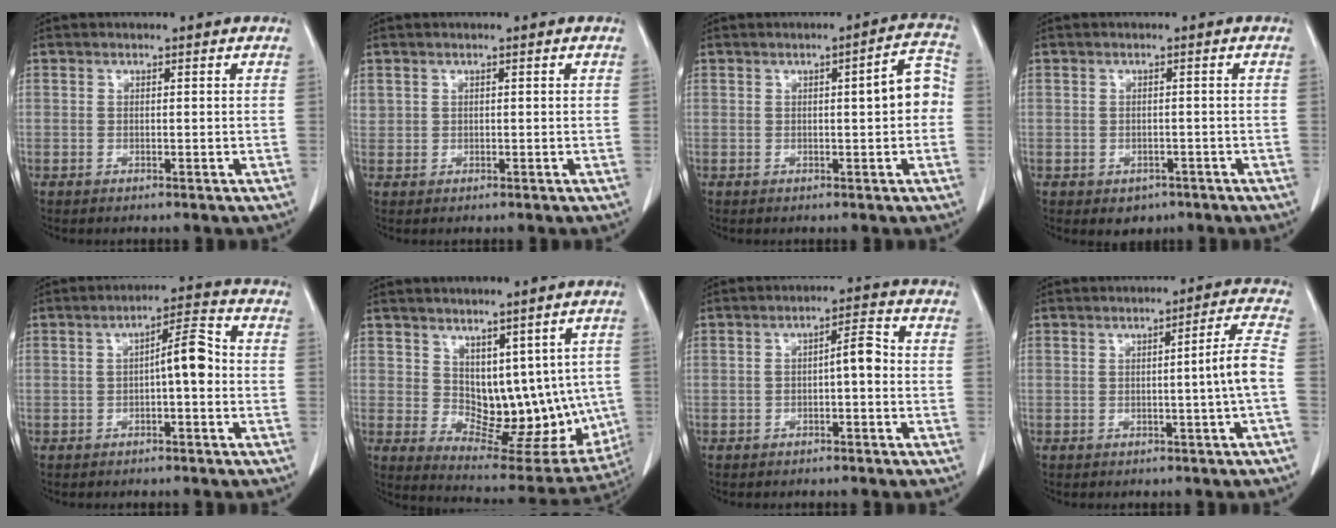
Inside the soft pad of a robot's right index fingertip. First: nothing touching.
{"total": 1.0, "force": [0.6, 0.8, 0.1], "torque": [0.006, 0.010, 0.011]}
{"total": 5.2, "force": [0.0, 0.9, 5.1], "torque": [-0.063, 0.019, -0.004]}
{"total": 2.5, "force": [-1.4, 1.9, 0.9], "torque": [-0.006, 0.004, -0.009]}
{"total": 5.4, "force": [-0.5, 1.0, 5.3], "torque": [-0.077, 0.019, -0.009]}
{"total": 12.7, "force": [2.2, 7.6, 9.9], "torque": [-0.113, -0.003, 0.060]}
{"total": 3.8, "force": [-0.5, 0.8, 3.6], "torque": [-0.053, 0.016, -0.008]}
{"total": 4.6, "force": [-1.0, -1.2, 4.3], "torque": [-0.060, 0.004, -0.015]}